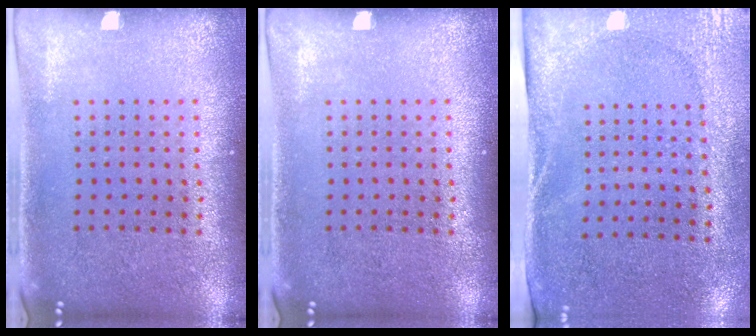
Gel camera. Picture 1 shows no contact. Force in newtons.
{"total": 0.0}
{"total": 2.7, "press": 2.1, "slide": 1.6}